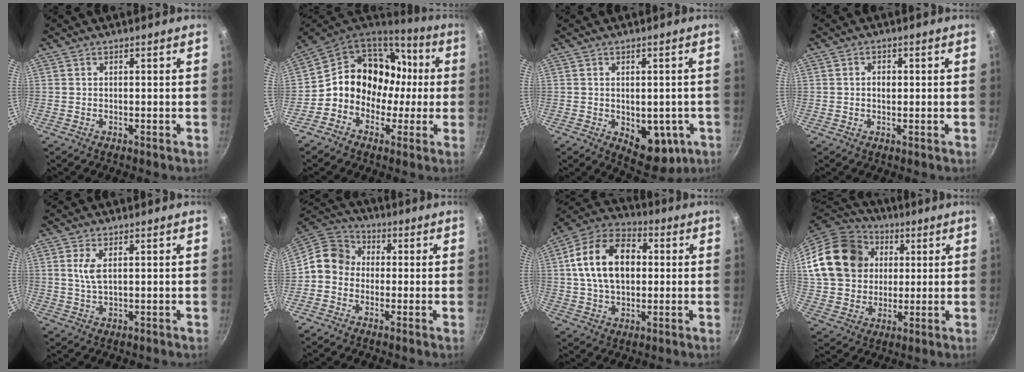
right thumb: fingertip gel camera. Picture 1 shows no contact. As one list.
[{"total": 16.4, "force": [-0.1, 13.8, 8.8], "torque": [-0.086, 0.051, -0.017]}, {"total": 9.7, "force": [-2.3, 6.1, 7.2], "torque": [-0.052, -0.007, -0.017]}, {"total": 2.1, "force": [0.1, 1.5, 1.4], "torque": [-0.017, 0.005, 0.001]}, {"total": 3.7, "force": [1.1, 1.4, 3.3], "torque": [-0.070, -0.007, 0.024]}, {"total": 8.3, "force": [-0.7, 7.4, 3.8], "torque": [-0.045, 0.028, -0.041]}, {"total": 17.0, "force": [2.3, 11.2, 12.6], "torque": [-0.191, 0.025, 0.025]}, {"total": 20.5, "force": [4.7, 16.8, 10.8], "torque": [-0.180, 0.026, 0.087]}]